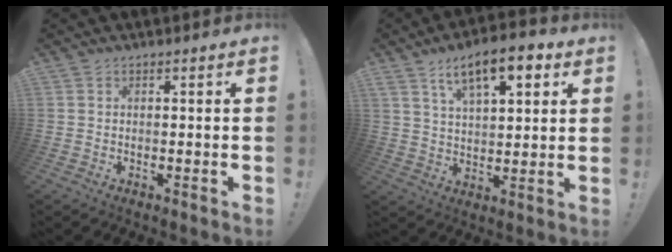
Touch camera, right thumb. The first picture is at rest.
{"total": 12.4, "force": [6.5, 5.0, 9.3], "torque": [-0.148, -0.015, 0.110]}